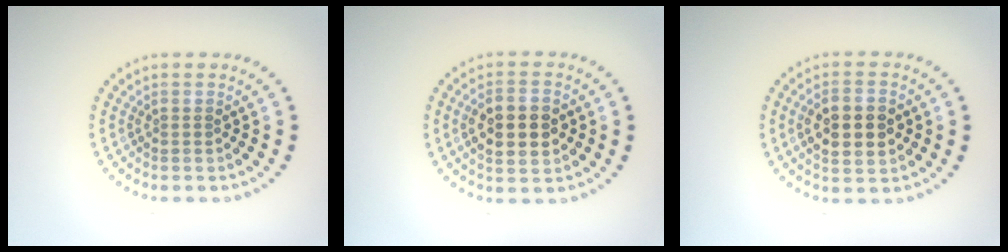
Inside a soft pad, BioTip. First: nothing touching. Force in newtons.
{"total": 4.7, "press": 4.7, "slide": 0.4}
{"total": 4.9, "press": 4.9, "slide": 0.3}